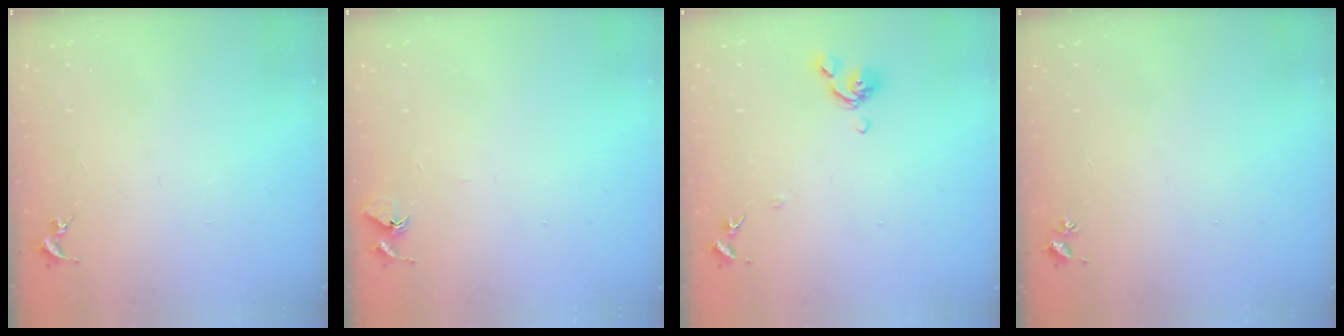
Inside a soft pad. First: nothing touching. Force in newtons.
{"total": 5.7, "press": 5.7, "slide": 0.7}
{"total": 8.0, "press": 7.9, "slide": 1.4}
{"total": 2.6, "press": 2.6, "slide": 0.3}